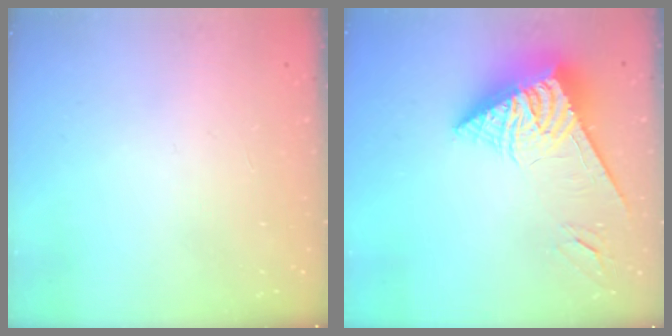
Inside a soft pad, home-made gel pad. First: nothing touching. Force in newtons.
{"total": 8.6, "press": 8.5, "slide": 0.9}